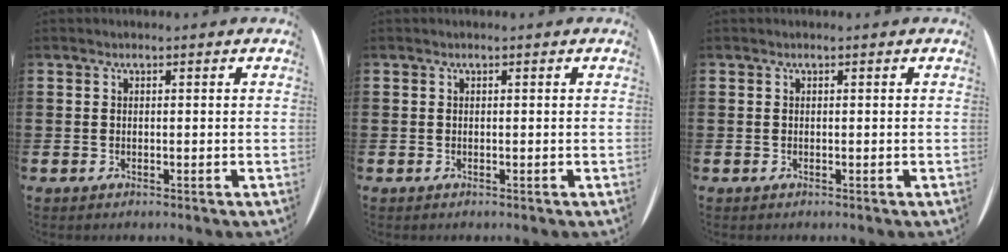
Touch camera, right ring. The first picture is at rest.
{"total": 0.0}
{"total": 0.0}